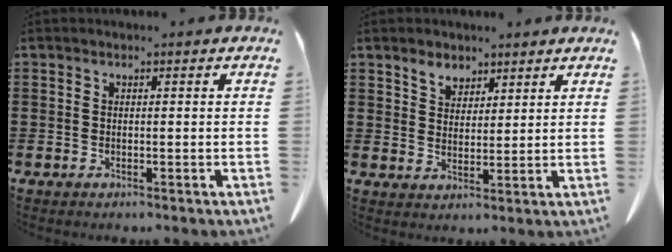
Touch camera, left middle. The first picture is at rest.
{"total": 3.7, "force": [3.0, 2.1, 0.6], "torque": [-0.015, 0.000, 0.055]}